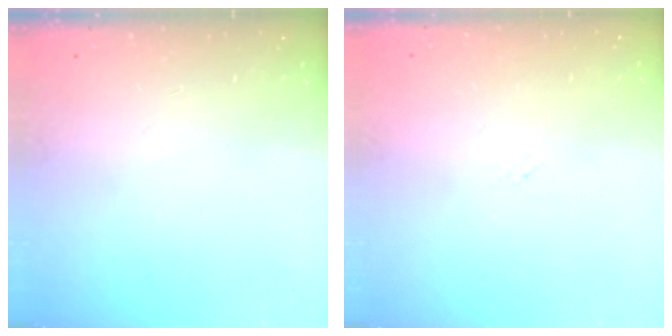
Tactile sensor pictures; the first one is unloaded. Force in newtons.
{"total": 1.5, "press": 1.4, "slide": 0.3}